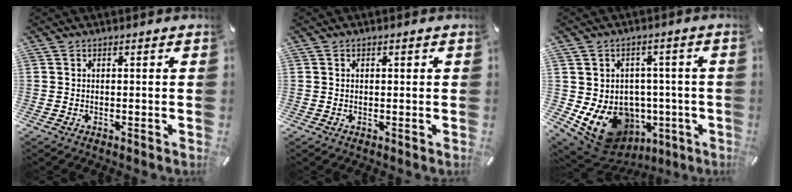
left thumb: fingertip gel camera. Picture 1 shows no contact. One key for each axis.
{"total": 0.7, "fx": 0.1, "fy": 0.5, "fz": 0.5, "tx": -0.011, "ty": 0.003, "tz": 0.001}
{"total": 13.1, "fx": -4.3, "fy": 10.5, "fz": 6.4, "tx": -0.117, "ty": 0.001, "tz": -0.062}